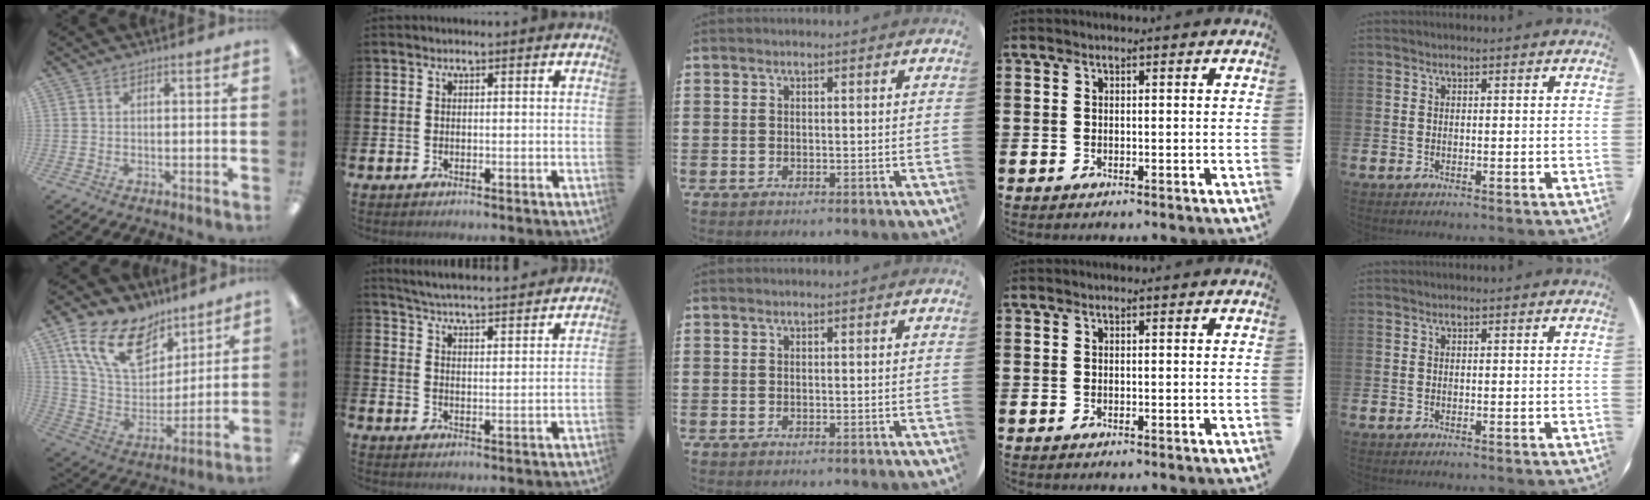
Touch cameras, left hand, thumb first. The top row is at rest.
{"thumb": {"total": 18.8, "force": [11.3, 11.1, 10.1], "torque": [-0.193, -0.045, 0.211]}, "index": {"total": 5.4, "force": [5.3, 0.0, 0.8], "torque": [-0.038, -0.041, 0.091]}}